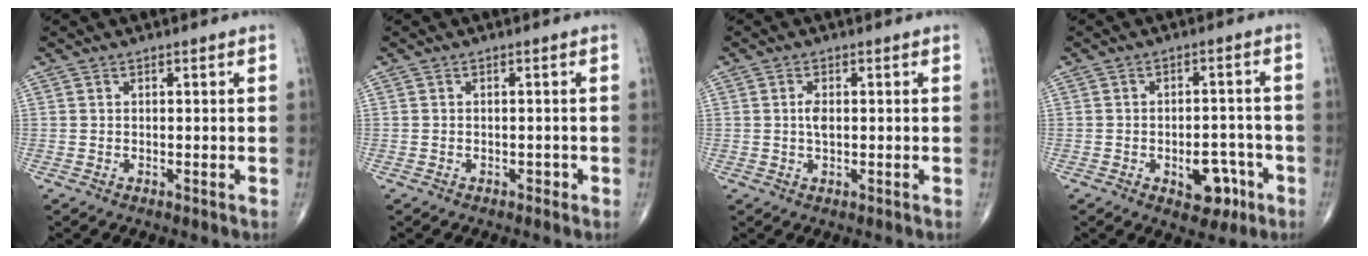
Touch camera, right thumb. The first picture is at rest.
{"total": 0.8, "force": [-0.5, 0.6, 0.2], "torque": [-0.001, 0.002, -0.011]}
{"total": 2.2, "force": [0.2, 1.2, 1.9], "torque": [-0.037, 0.000, 0.002]}
{"total": 7.6, "force": [-3.3, 4.4, 5.2], "torque": [-0.044, 0.028, -0.038]}